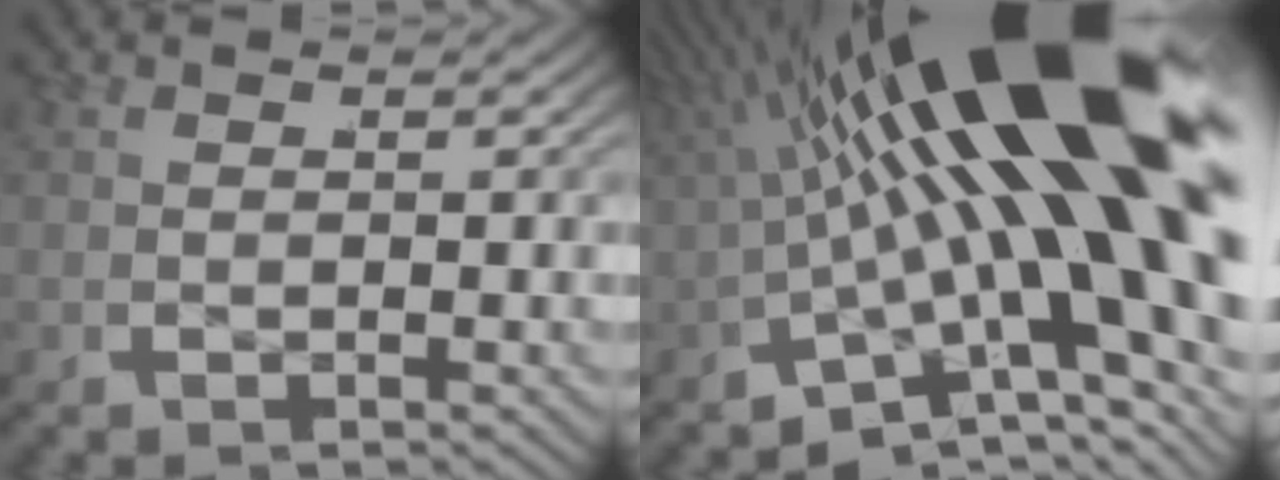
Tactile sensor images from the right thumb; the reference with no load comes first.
{"total": 20.3, "force": [1.4, 8.5, 18.4], "torque": [-0.290, 0.009, 0.014]}